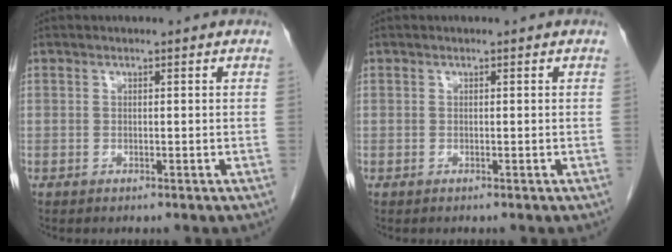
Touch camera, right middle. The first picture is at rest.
{"total": 0.0}